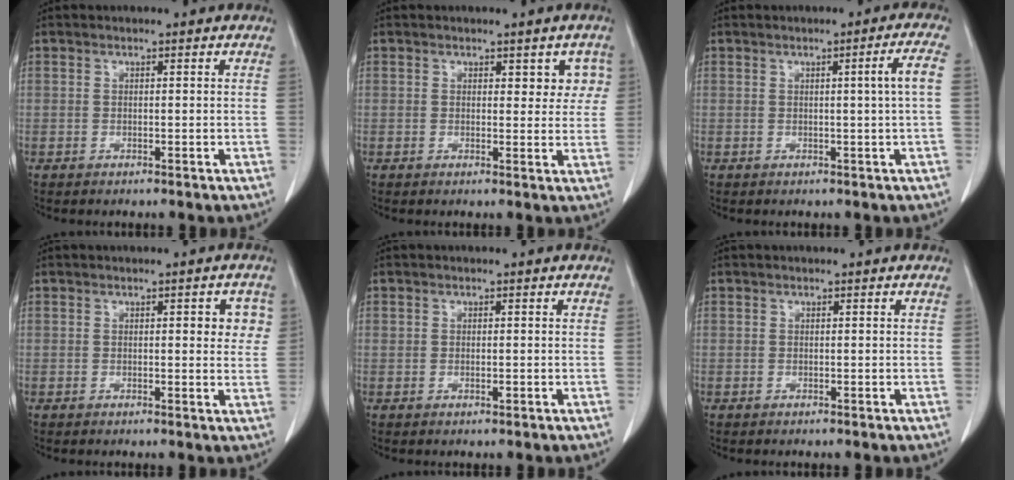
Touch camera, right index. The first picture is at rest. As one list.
[{"total": 3.6, "force": [1.6, 2.2, 2.4], "torque": [-0.007, 0.006, 0.015]}, {"total": 3.4, "force": [0.1, -1.0, 3.2], "torque": [-0.046, -0.001, 0.005]}, {"total": 3.7, "force": [1.0, 1.4, 3.2], "torque": [-0.028, 0.002, 0.008]}, {"total": 0.8, "force": [-0.1, 0.4, 0.6], "torque": [-0.011, -0.002, 0.000]}, {"total": 0.0}]